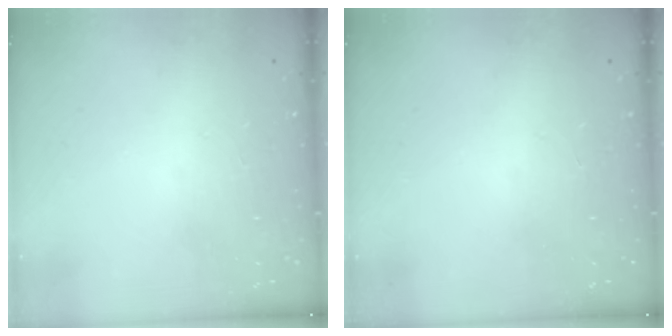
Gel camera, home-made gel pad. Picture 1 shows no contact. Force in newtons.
{"total": 0.0}